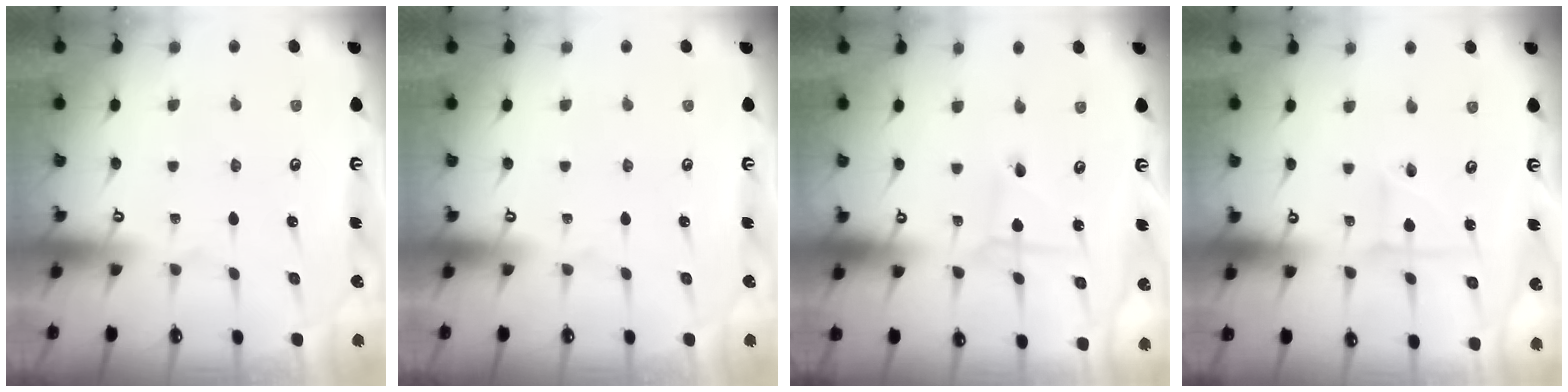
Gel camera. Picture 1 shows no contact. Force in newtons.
{"total": 0.0}
{"total": 1.3, "press": 1.3, "slide": 0.1}
{"total": 2.9, "press": 2.9, "slide": 0.3}